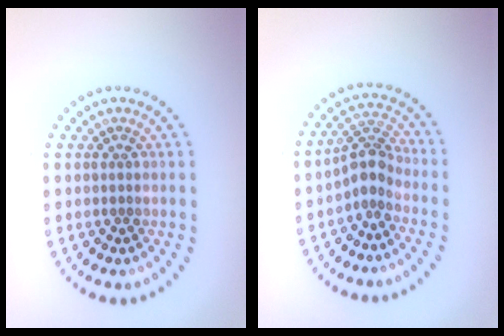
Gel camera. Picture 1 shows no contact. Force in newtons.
{"total": 2.7, "press": 2.1, "slide": 1.7}